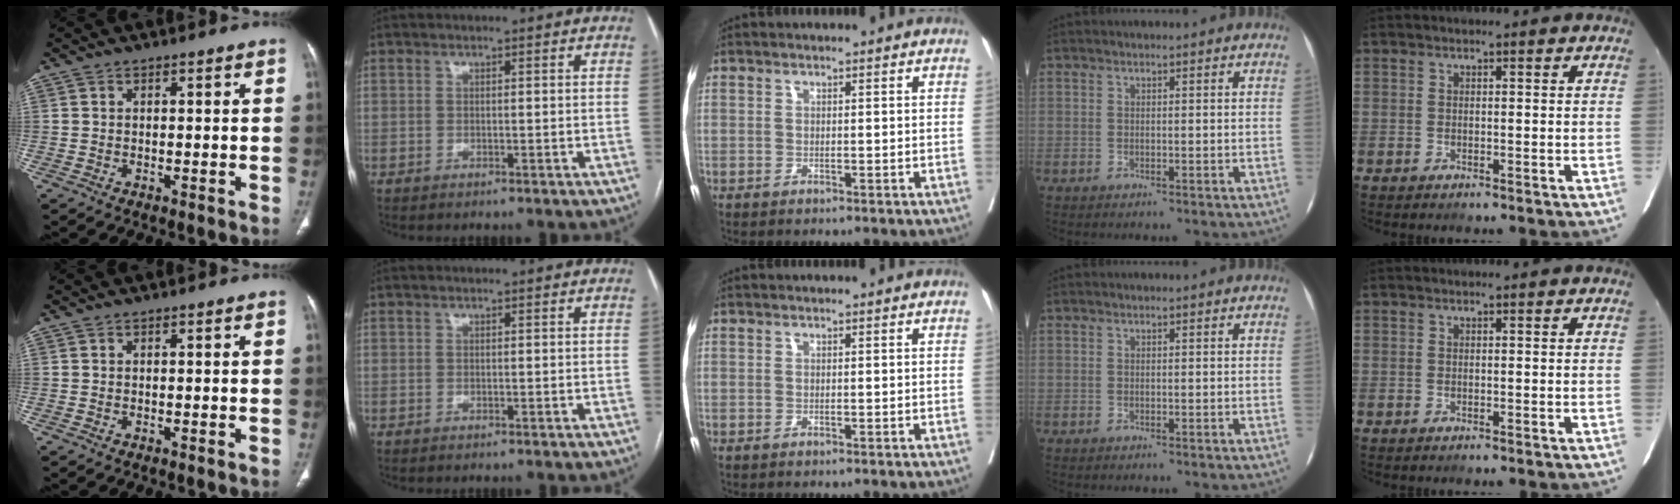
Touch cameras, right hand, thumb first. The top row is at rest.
{}